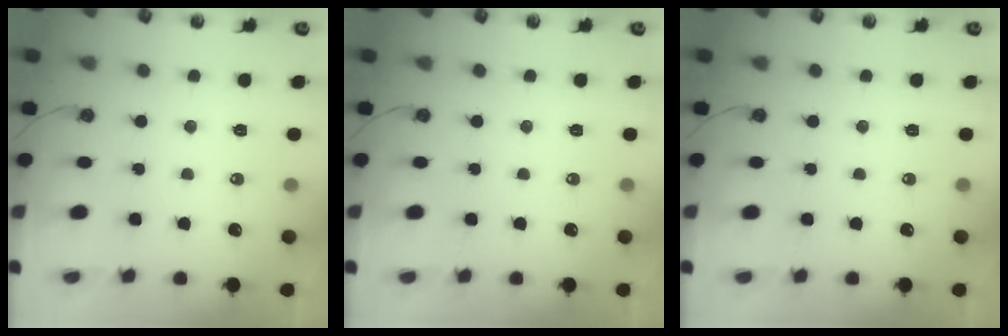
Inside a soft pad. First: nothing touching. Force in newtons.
{"total": 0.0}
{"total": 0.0}